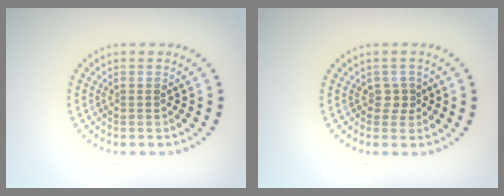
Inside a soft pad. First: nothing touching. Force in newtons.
{"total": 1.1, "press": 0.8, "slide": 0.7}